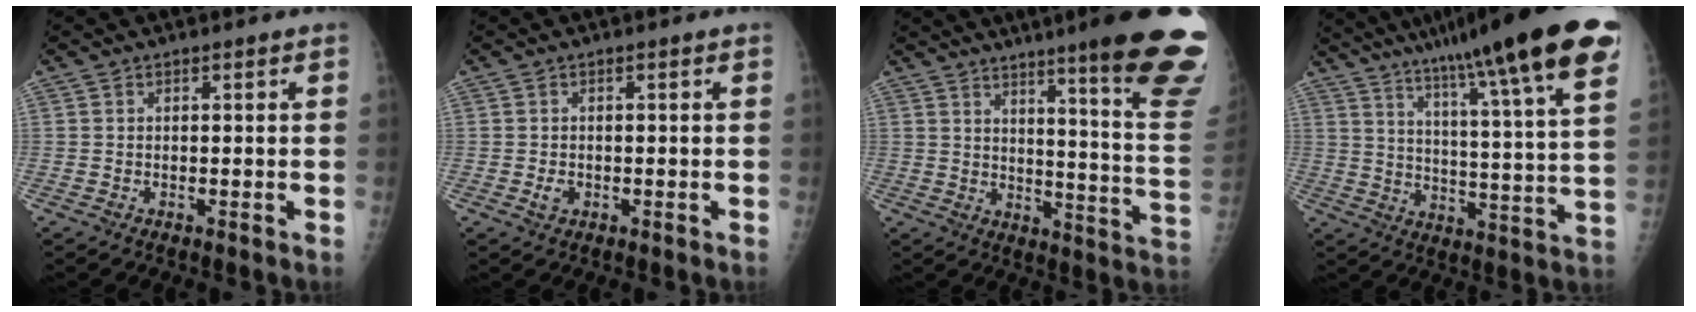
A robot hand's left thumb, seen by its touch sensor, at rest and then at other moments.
{"total": 1.7, "force": [-0.5, 1.3, 1.0], "torque": [-0.016, 0.002, -0.007]}
{"total": 24.3, "force": [16.3, 1.9, 17.9], "torque": [-0.195, -0.100, 0.211]}
{"total": 27.5, "force": [18.9, 2.1, 19.9], "torque": [-0.297, -0.065, 0.268]}